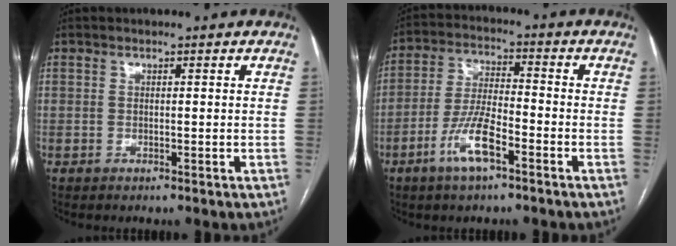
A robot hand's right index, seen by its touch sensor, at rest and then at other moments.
{"total": 8.3, "force": [-4.3, 2.0, 6.8], "torque": [-0.142, 0.000, -0.081]}